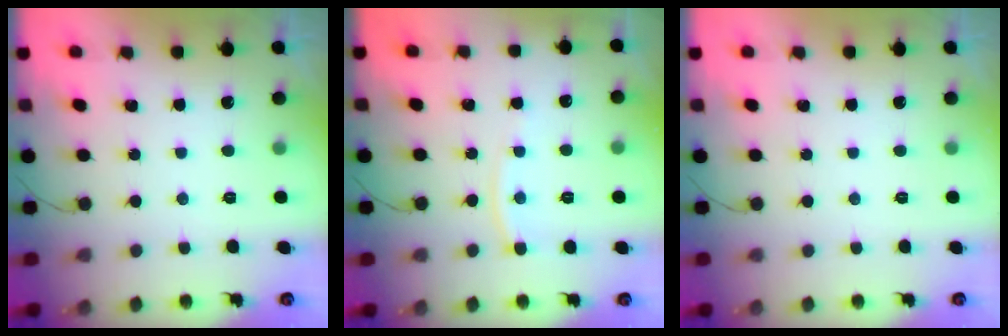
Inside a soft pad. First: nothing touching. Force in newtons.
{"total": 5.5, "press": 5.5, "slide": 0.6}
{"total": 0.0}